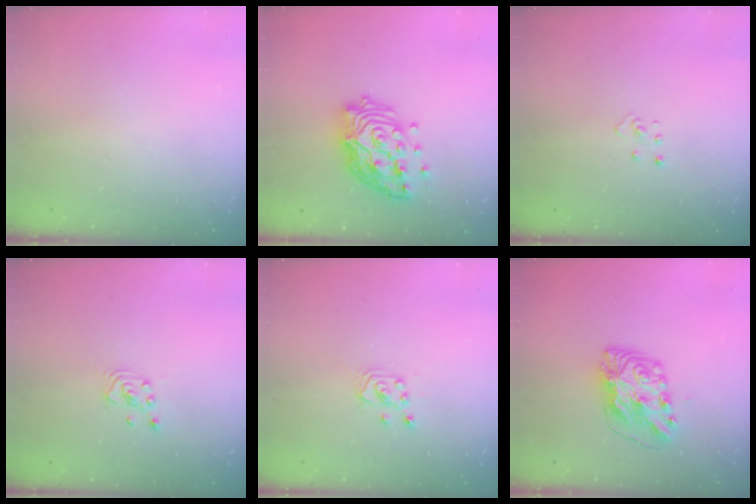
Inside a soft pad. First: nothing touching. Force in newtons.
{"total": 17.4, "press": 17.1, "slide": 3.2}
{"total": 2.9, "press": 2.9, "slide": 0.2}
{"total": 1.6, "press": 1.6, "slide": 0.0}
{"total": 2.4, "press": 2.4, "slide": 0.2}
{"total": 10.9, "press": 10.9, "slide": 0.5}